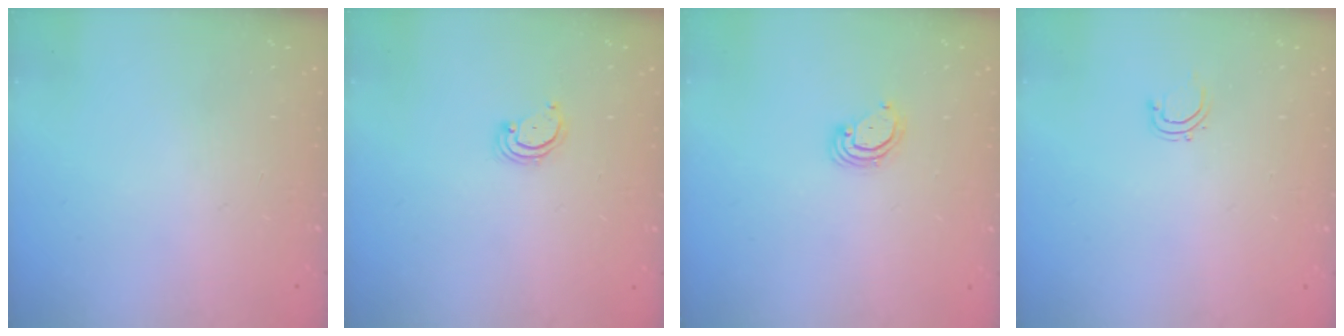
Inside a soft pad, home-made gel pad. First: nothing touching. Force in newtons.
{"total": 2.3, "press": 2.2, "slide": 0.2}
{"total": 3.0, "press": 2.9, "slide": 0.3}
{"total": 2.8, "press": 2.7, "slide": 0.5}